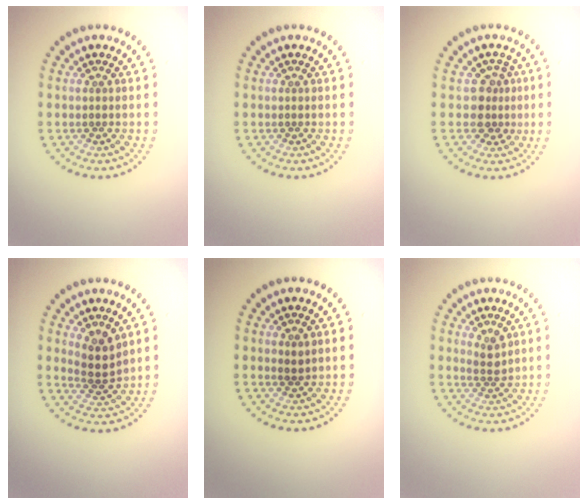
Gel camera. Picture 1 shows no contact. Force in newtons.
{"total": 0.0}
{"total": 2.2, "press": 1.8, "slide": 1.2}
{"total": 2.6, "press": 2.0, "slide": 1.7}
{"total": 0.6, "press": 0.6, "slide": 0.2}
{"total": 1.7, "press": 1.2, "slide": 1.2}